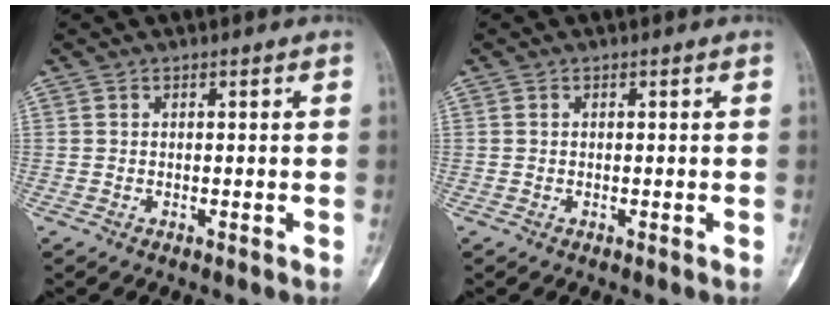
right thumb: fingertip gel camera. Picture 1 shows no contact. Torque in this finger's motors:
{"motor_torque": [-0.51, -0.19, 0.18, 0.00, -0.05]}